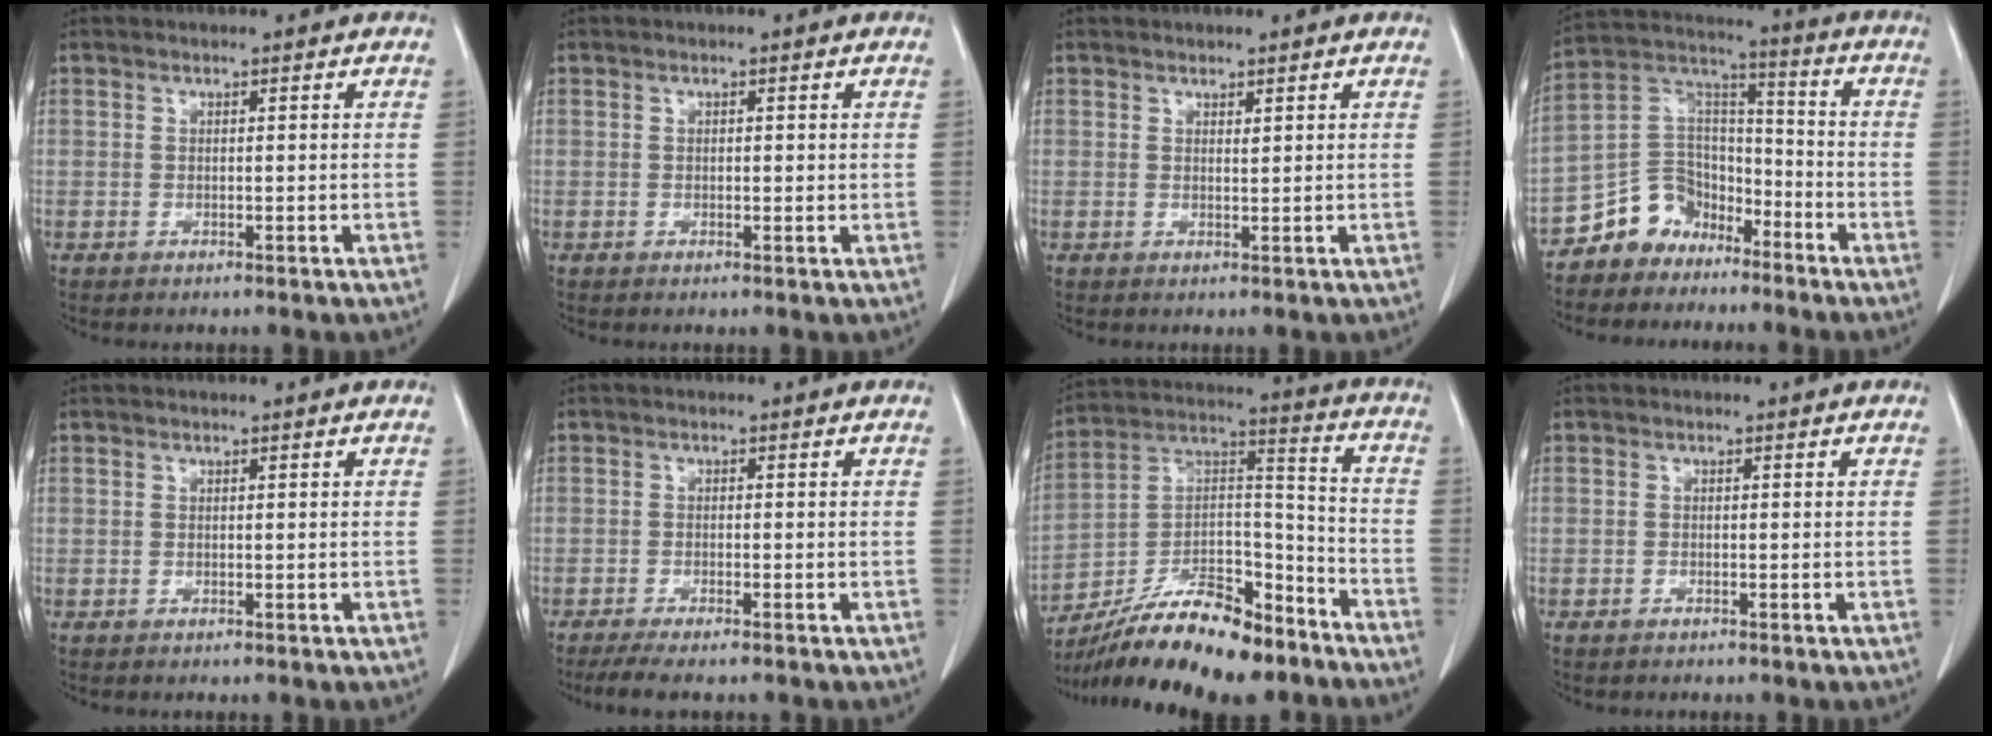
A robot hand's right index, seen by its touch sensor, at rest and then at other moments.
{"total": 0.6, "force": [0.1, 0.3, 0.5], "torque": [-0.010, 0.000, 0.003]}
{"total": 0.6, "force": [0.5, 0.2, 0.3], "torque": [-0.009, -0.006, 0.010]}
{"total": 9.6, "force": [-7.0, 6.4, 1.3], "torque": [-0.028, 0.055, -0.132]}
{"total": 0.0}
{"total": 5.8, "force": [-4.7, 0.5, 3.3], "torque": [-0.048, -0.011, -0.072]}
{"total": 20.3, "force": [-16.1, 5.7, 11.0], "torque": [-0.201, 0.021, -0.278]}
{"total": 0.6, "force": [-0.5, 0.2, 0.2], "torque": [-0.010, -0.001, -0.007]}